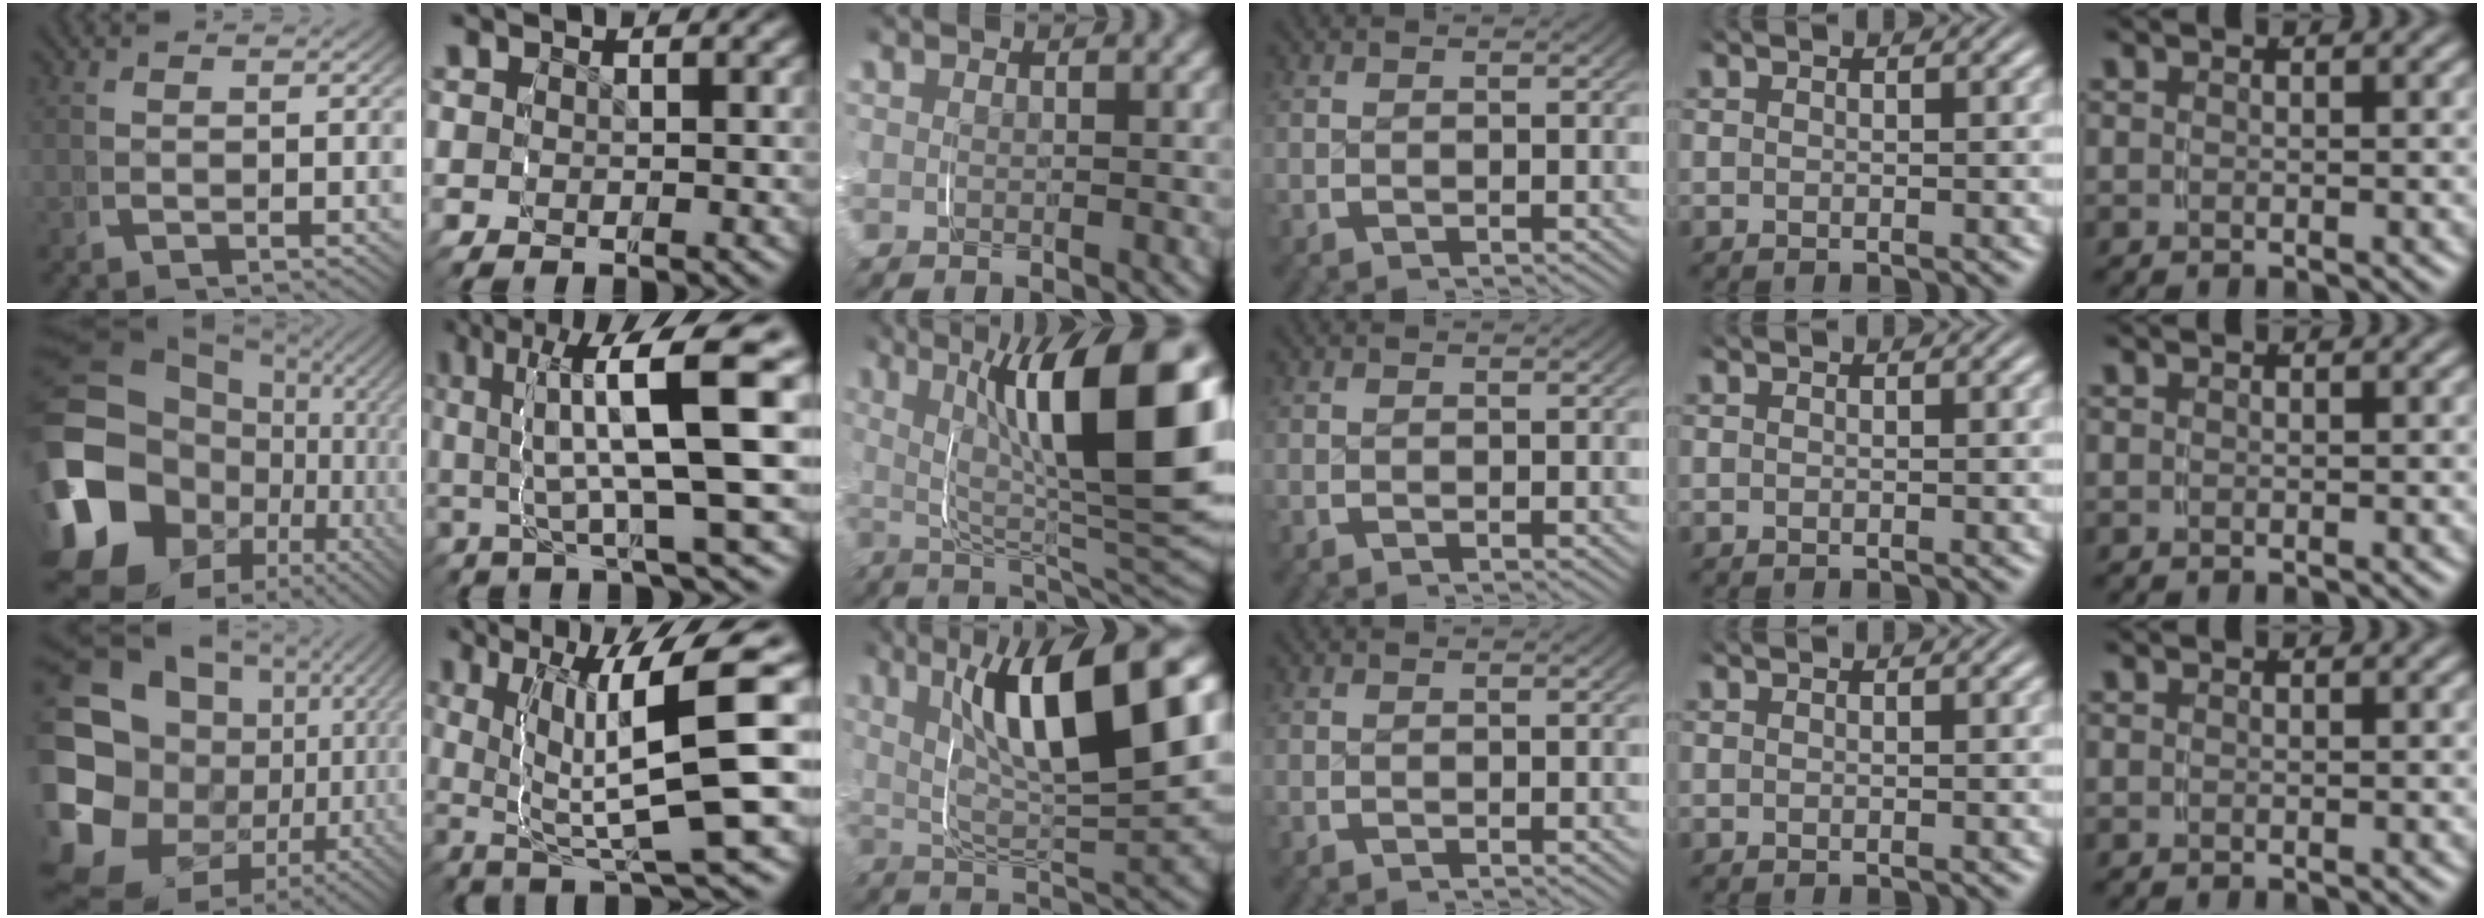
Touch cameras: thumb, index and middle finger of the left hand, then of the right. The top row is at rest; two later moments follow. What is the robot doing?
{"motion": "grasp_and_lifting", "object": "map"}